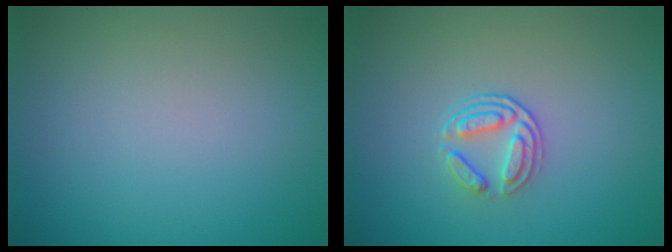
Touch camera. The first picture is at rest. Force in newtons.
{"total": 2.4, "press": 1.9, "slide": 1.5}